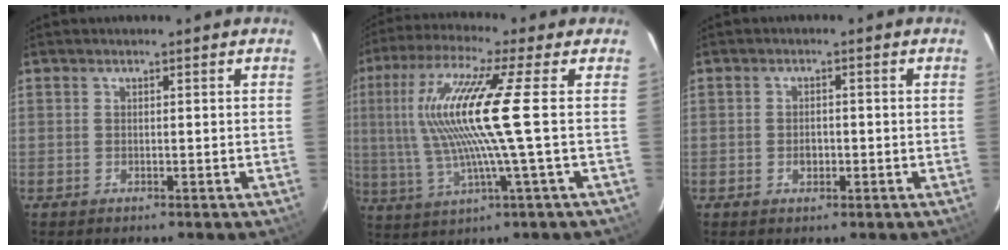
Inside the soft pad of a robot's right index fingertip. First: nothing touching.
{"total": 15.0, "force": [1.2, -0.5, 14.9], "torque": [-0.290, 0.002, 0.029]}
{"total": 2.1, "force": [-0.6, 1.6, 1.2], "torque": [-0.020, 0.002, -0.010]}